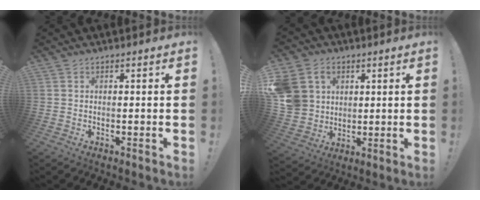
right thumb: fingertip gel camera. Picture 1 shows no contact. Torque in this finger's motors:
{"motor_torque": [0.43, 0.49, 0.90, 0.25, 0.14]}